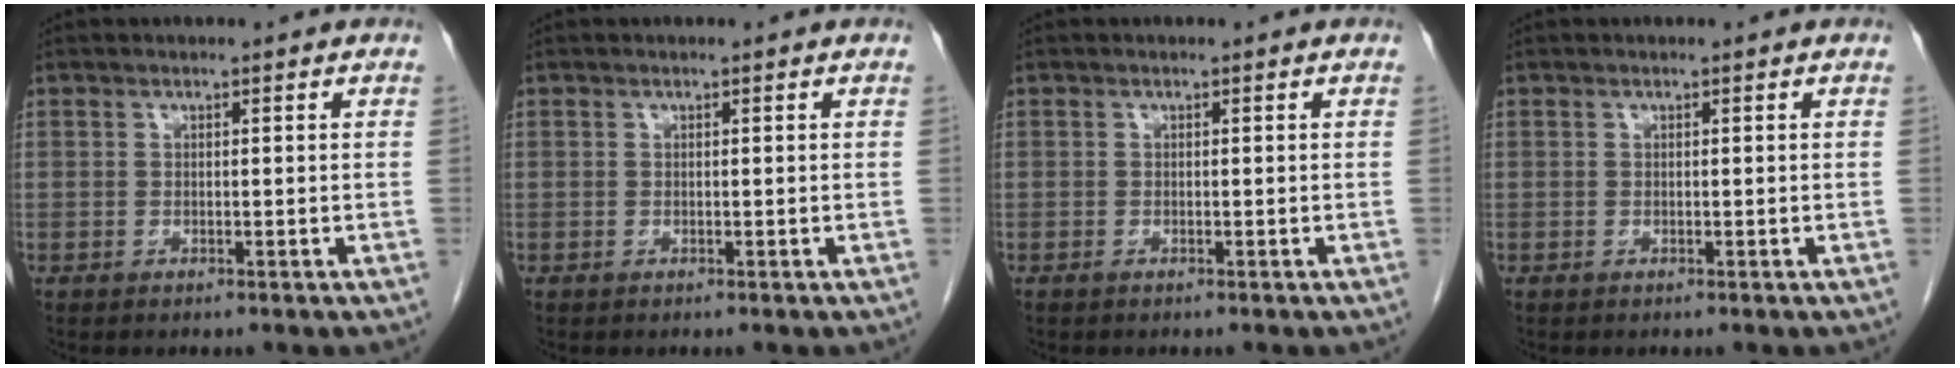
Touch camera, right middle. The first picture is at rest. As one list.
[{"total": 0.0}, {"total": 0.0}, {"total": 0.0}]